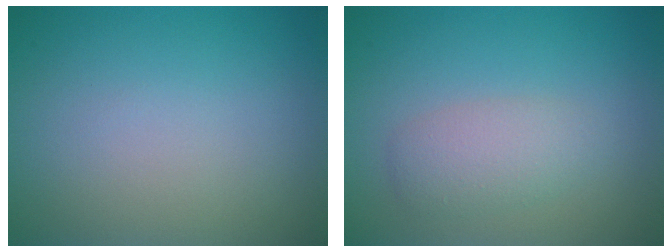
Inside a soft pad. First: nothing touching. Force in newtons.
{"total": 2.6, "press": 2.6, "slide": 0.3}